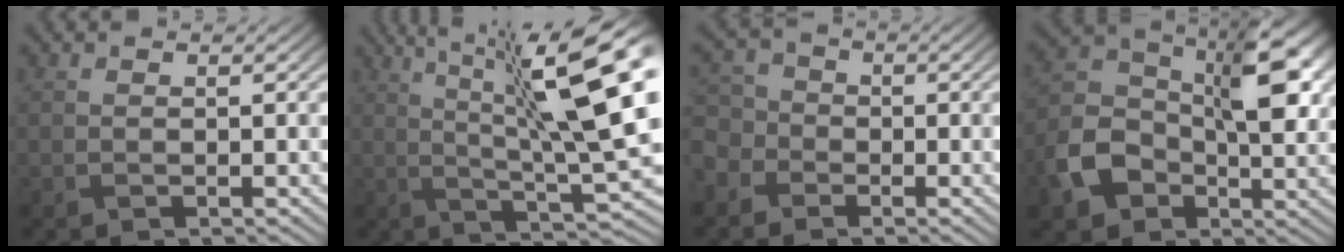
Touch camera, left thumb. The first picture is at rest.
{"total": 15.6, "force": [4.4, 3.7, 14.5], "torque": [-0.224, 0.011, 0.076]}
{"total": 4.5, "force": [-2.1, 3.6, 1.5], "torque": [-0.056, -0.005, -0.052]}
{"total": 11.6, "force": [-1.9, 8.0, 8.2], "torque": [-0.167, -0.003, -0.040]}